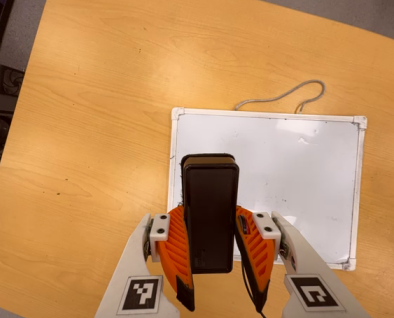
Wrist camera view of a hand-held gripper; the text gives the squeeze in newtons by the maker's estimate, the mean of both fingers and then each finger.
{"total": 5.5, "left": 5.1, "right": 5.9}